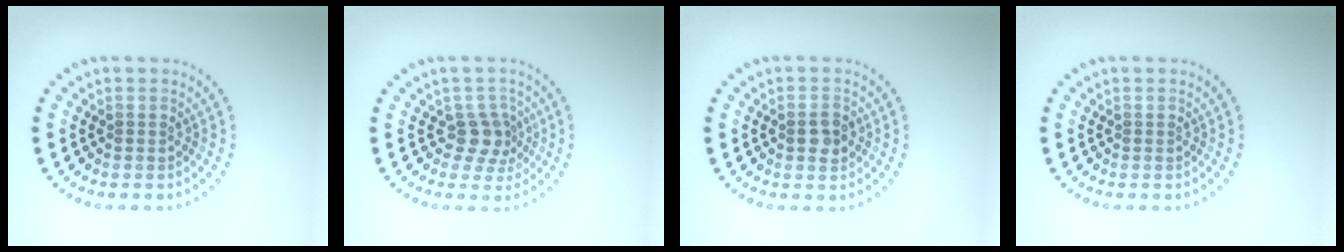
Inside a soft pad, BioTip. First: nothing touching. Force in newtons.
{"total": 2.5, "press": 1.9, "slide": 1.7}
{"total": 1.9, "press": 1.8, "slide": 0.3}
{"total": 0.0}